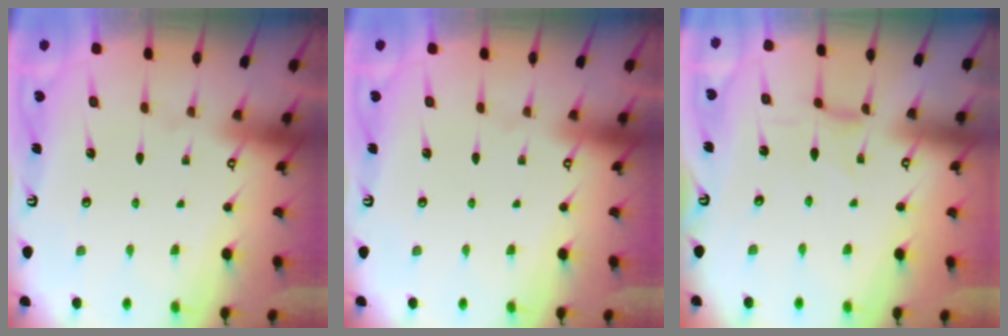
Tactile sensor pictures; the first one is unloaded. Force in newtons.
{"total": 0.0}
{"total": 0.0}